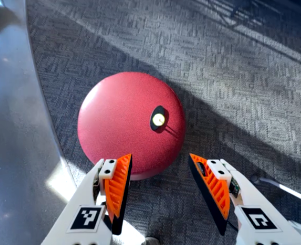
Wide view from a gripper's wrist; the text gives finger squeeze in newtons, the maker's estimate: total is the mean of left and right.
{"total": 0.0}